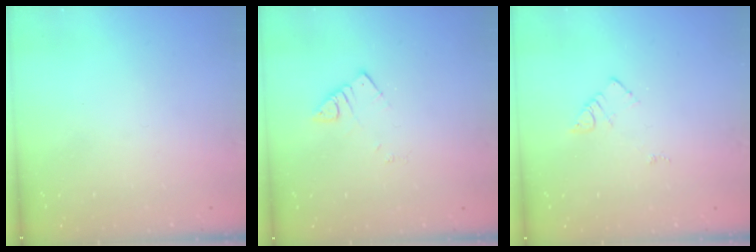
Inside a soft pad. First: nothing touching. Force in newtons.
{"total": 2.6, "press": 2.6, "slide": 0.1}
{"total": 3.7, "press": 3.7, "slide": 0.3}